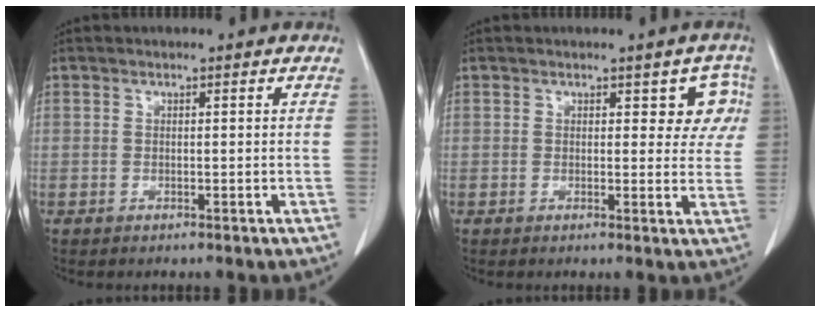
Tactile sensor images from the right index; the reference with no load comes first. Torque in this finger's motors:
{"motor_torque": [0.06, 0.08, 0.02, 0.00]}